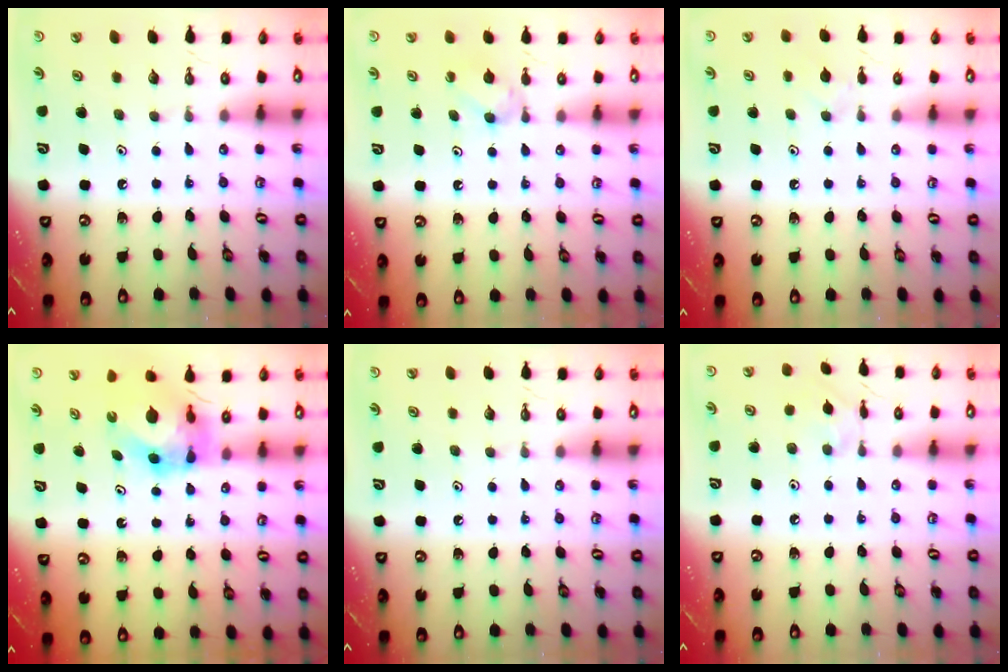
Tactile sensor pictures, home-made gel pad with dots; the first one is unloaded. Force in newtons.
{"total": 6.0, "press": 6.0, "slide": 0.9}
{"total": 3.8, "press": 3.8, "slide": 0.7}
{"total": 6.8, "press": 6.8, "slide": 0.5}
{"total": 0.0}
{"total": 1.8, "press": 1.8, "slide": 0.1}